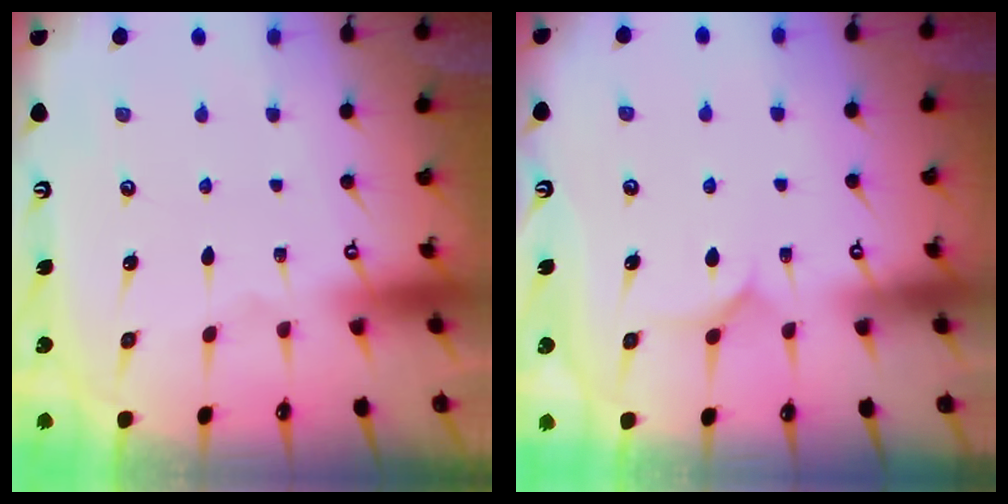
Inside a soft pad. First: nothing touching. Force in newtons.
{"total": 6.9, "press": 6.8, "slide": 0.6}